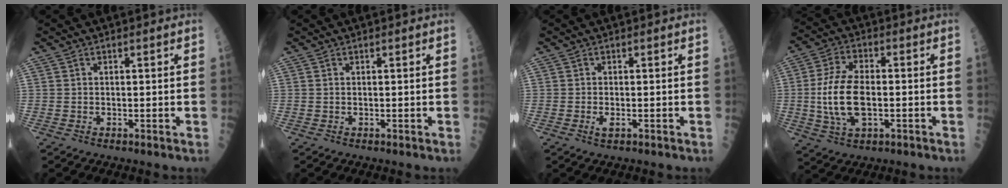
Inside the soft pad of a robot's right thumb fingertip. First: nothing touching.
{"total": 0.0}
{"total": 1.4, "force": [-0.5, 0.5, 1.2], "torque": [-0.020, -0.001, -0.009]}
{"total": 11.9, "force": [-1.2, 6.1, 10.2], "torque": [-0.202, 0.008, -0.024]}